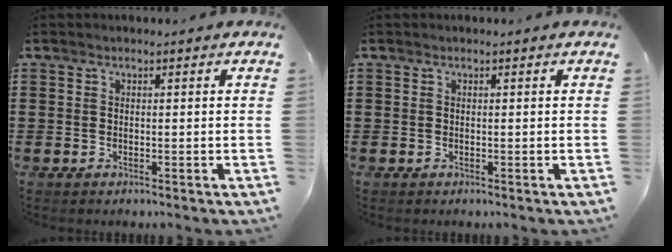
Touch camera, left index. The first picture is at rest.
{"total": 0.0}